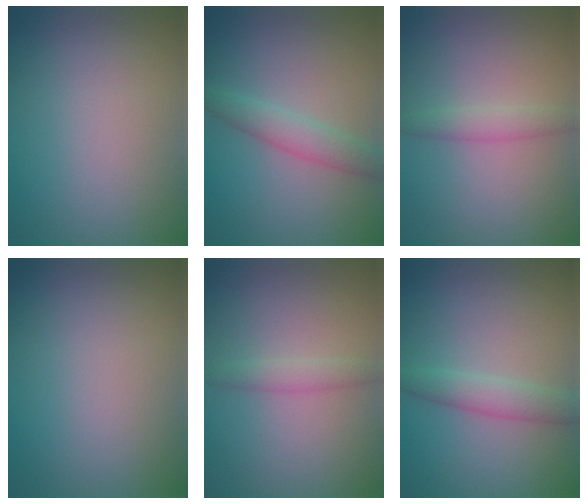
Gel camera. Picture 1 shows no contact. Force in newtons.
{"total": 2.7, "press": 2.7, "slide": 0.1}
{"total": 1.8, "press": 1.8, "slide": 0.1}
{"total": 0.0}
{"total": 1.4, "press": 1.4, "slide": 0.0}
{"total": 2.6, "press": 2.6, "slide": 0.1}